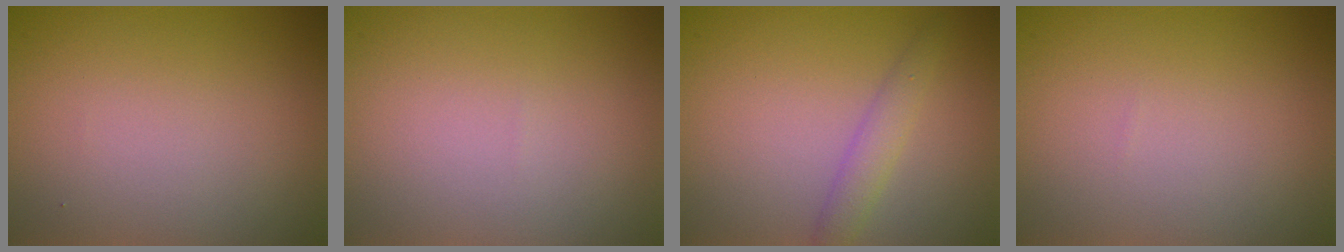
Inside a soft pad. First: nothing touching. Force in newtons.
{"total": 0.0}
{"total": 1.9, "press": 1.9, "slide": 0.0}
{"total": 0.0}